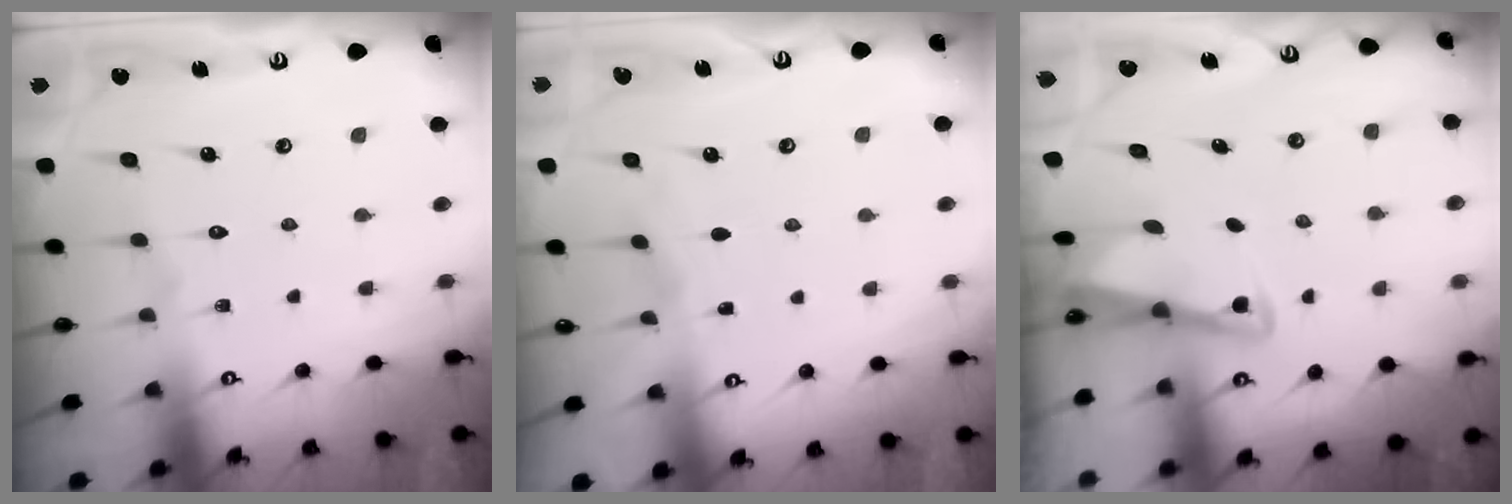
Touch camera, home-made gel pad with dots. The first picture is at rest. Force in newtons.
{"total": 2.8, "press": 2.7, "slide": 0.4}
{"total": 2.9, "press": 2.9, "slide": 0.4}